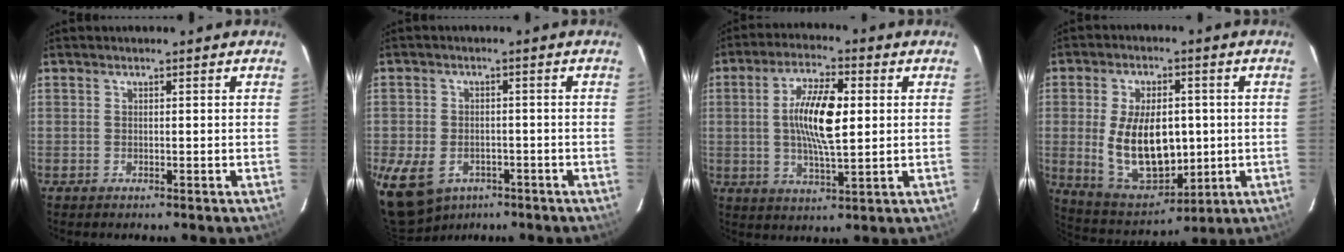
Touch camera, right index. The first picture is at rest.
{"total": 12.3, "force": [-6.3, 8.6, 6.1], "torque": [-0.164, -0.023, -0.091]}
{"total": 11.2, "force": [1.2, 3.5, 10.6], "torque": [-0.196, 0.006, 0.021]}
{"total": 16.2, "force": [-0.4, 9.2, 13.4], "torque": [-0.265, -0.014, 0.016]}